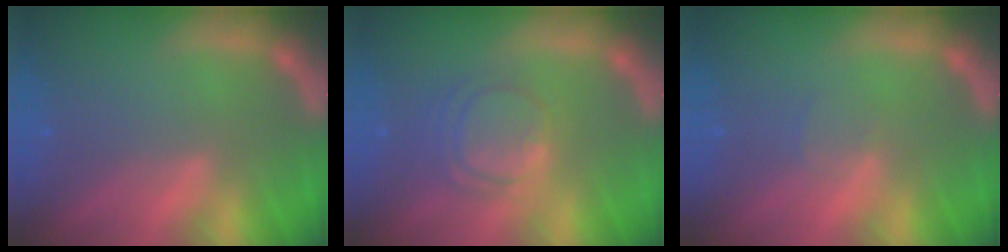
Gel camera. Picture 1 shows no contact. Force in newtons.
{"total": 5.1}
{"total": 1.0}